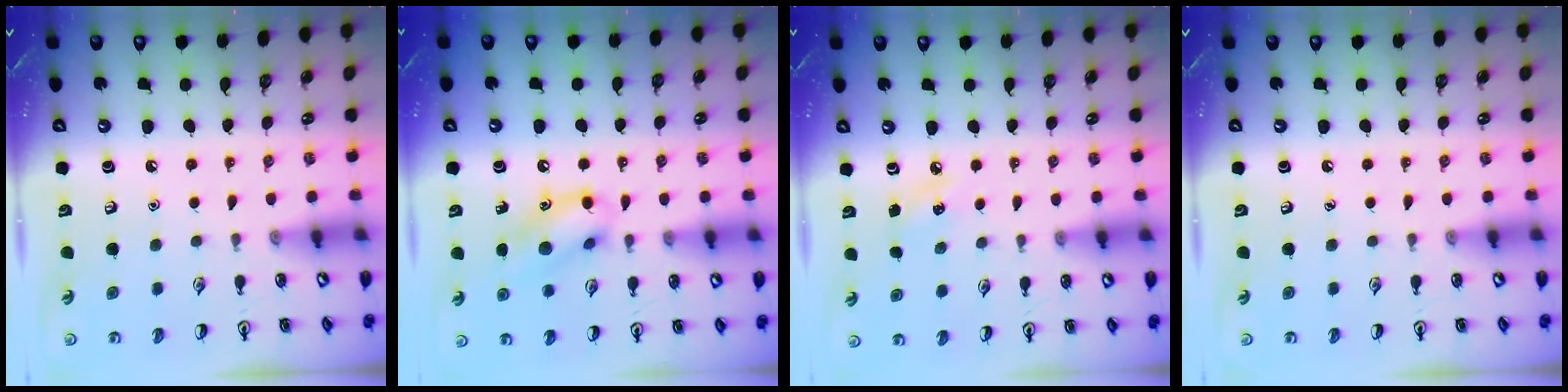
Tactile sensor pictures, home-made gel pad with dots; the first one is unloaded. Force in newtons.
{"total": 11.1, "press": 10.9, "slide": 1.9}
{"total": 5.1, "press": 4.8, "slide": 1.6}
{"total": 0.0}